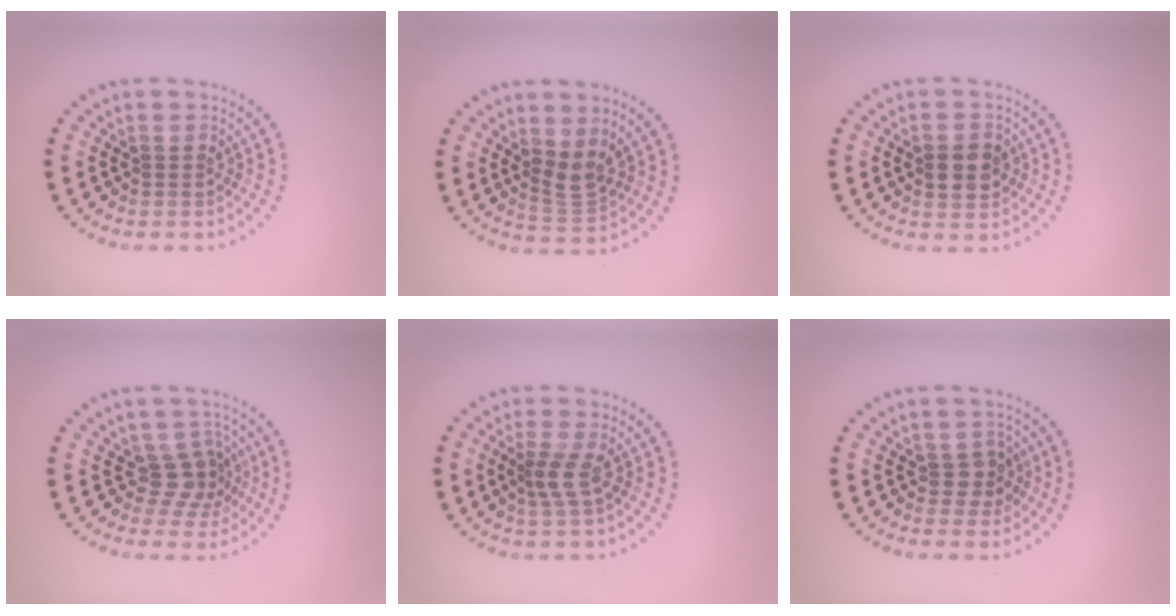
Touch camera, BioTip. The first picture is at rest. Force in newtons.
{"total": 2.2, "press": 1.7, "slide": 1.4}
{"total": 2.8, "press": 2.8, "slide": 0.3}
{"total": 2.9, "press": 2.2, "slide": 1.8}
{"total": 2.0, "press": 1.5, "slide": 1.3}
{"total": 1.9, "press": 1.8, "slide": 0.7}